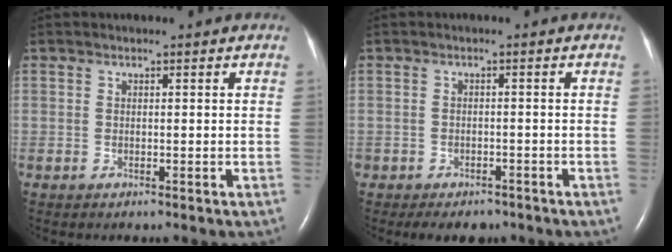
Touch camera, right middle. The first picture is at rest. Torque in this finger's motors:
{"motor_torque": [0.11, -0.08, -0.03, 0.00]}